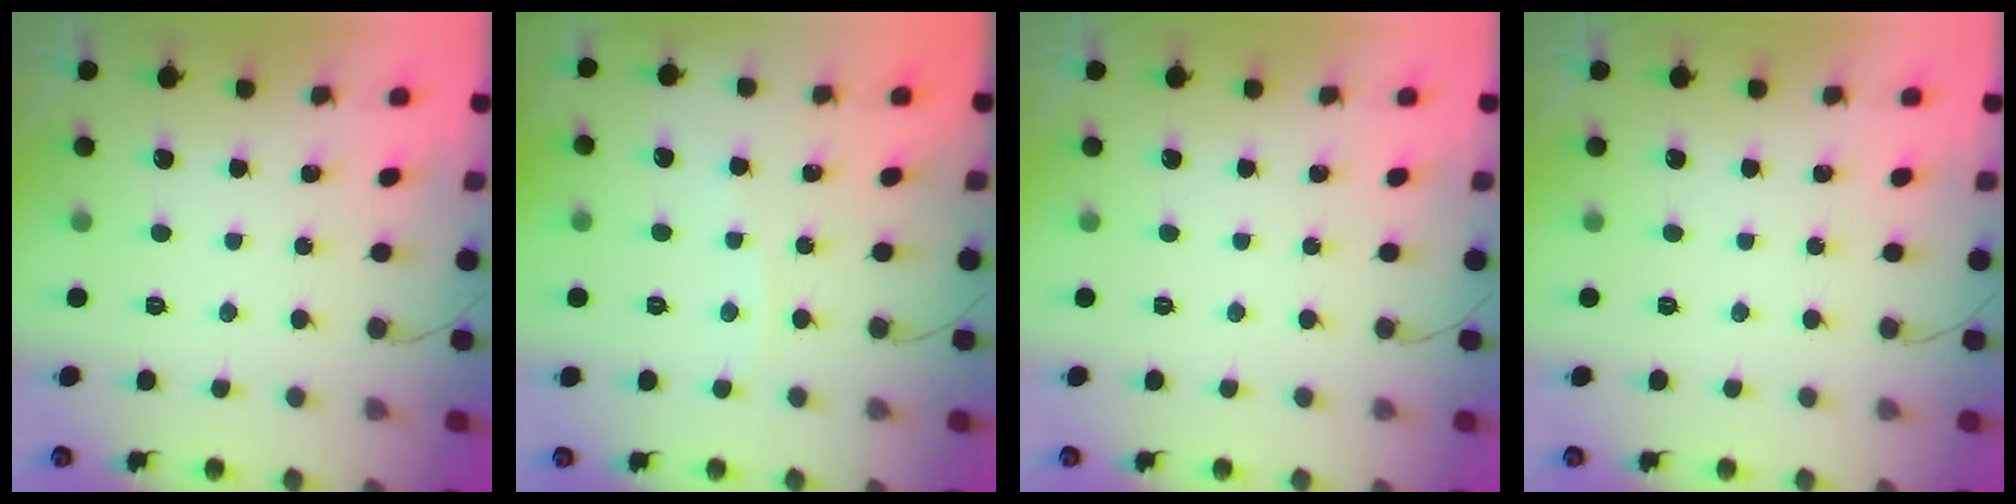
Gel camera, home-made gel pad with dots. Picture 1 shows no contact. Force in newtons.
{"total": 1.6, "press": 1.6, "slide": 0.2}
{"total": 0.0}
{"total": 0.0}